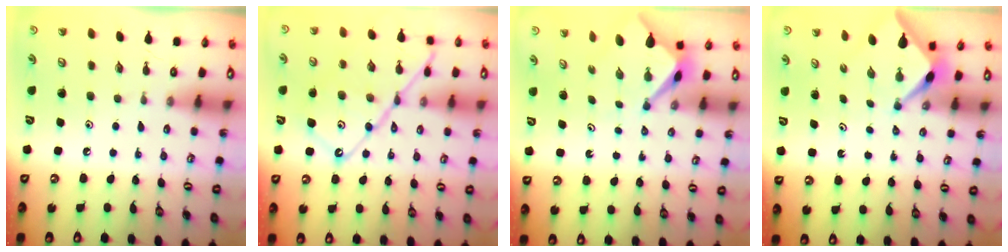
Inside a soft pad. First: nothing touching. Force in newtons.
{"total": 15.3, "press": 15.2, "slide": 1.7}
{"total": 3.4, "press": 3.4, "slide": 0.3}
{"total": 2.7, "press": 2.7, "slide": 0.3}